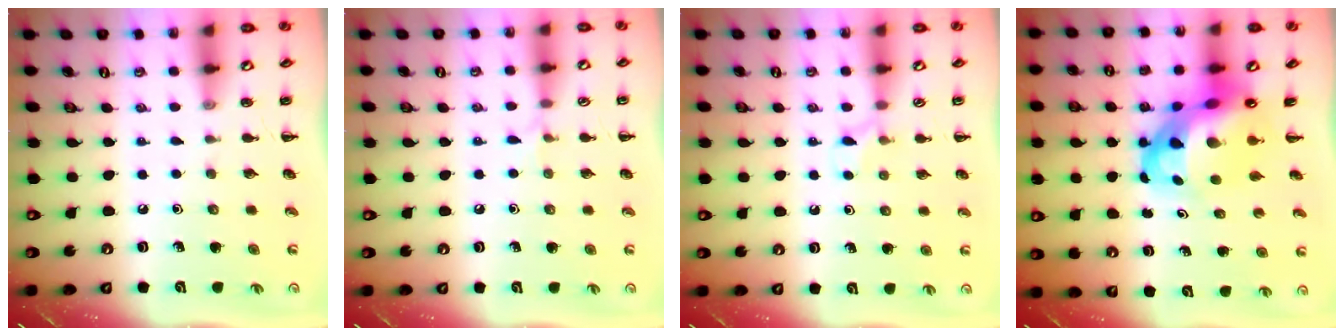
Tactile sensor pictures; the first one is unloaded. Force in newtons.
{"total": 4.0, "press": 3.7, "slide": 1.5}
{"total": 6.1, "press": 5.8, "slide": 2.0}
{"total": 9.5, "press": 9.1, "slide": 2.7}